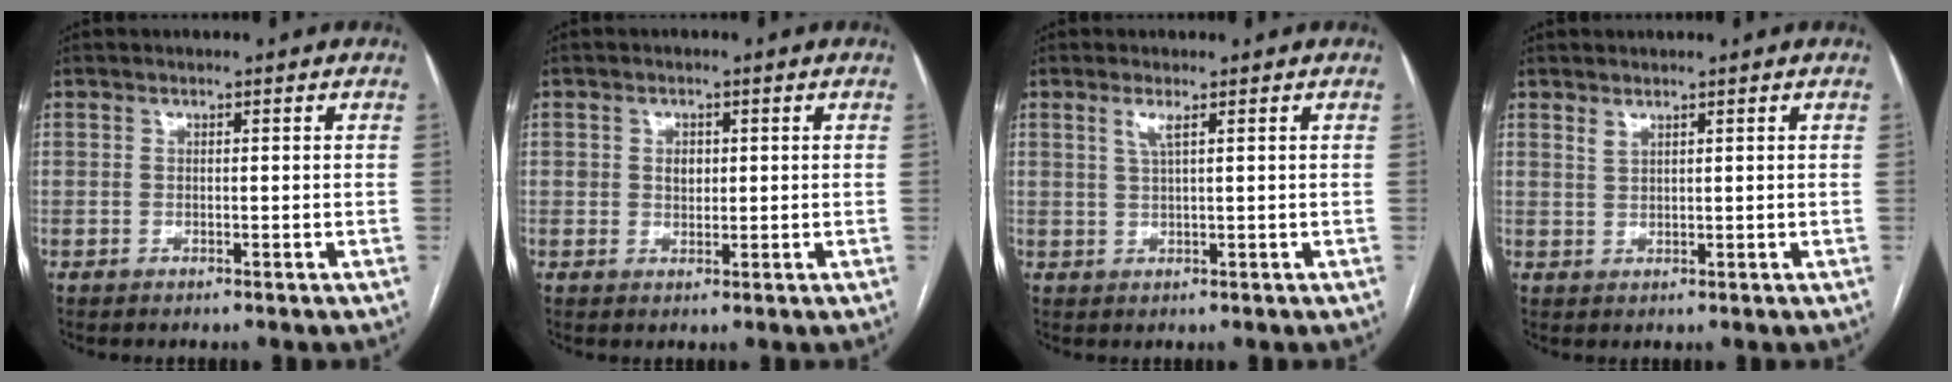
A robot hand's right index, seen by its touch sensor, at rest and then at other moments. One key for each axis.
{"total": 2.5, "fx": 0.5, "fy": 1.9, "fz": 1.7, "tx": -0.029, "ty": 0.005, "tz": 0.009}
{"total": 2.0, "fx": 1.0, "fy": 0.0, "fz": 1.8, "tx": -0.043, "ty": 0.000, "tz": 0.021}
{"total": 1.2, "fx": 1.0, "fy": 0.2, "fz": 0.5, "tx": -0.010, "ty": -0.001, "tz": 0.024}